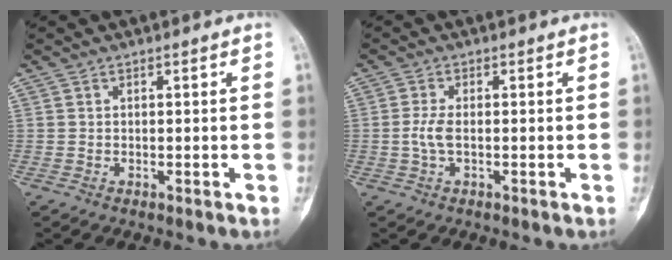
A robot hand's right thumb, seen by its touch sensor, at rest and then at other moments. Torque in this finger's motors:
{"motor_torque": [0.29, 0.25, 0.22, -0.17, 0.02]}